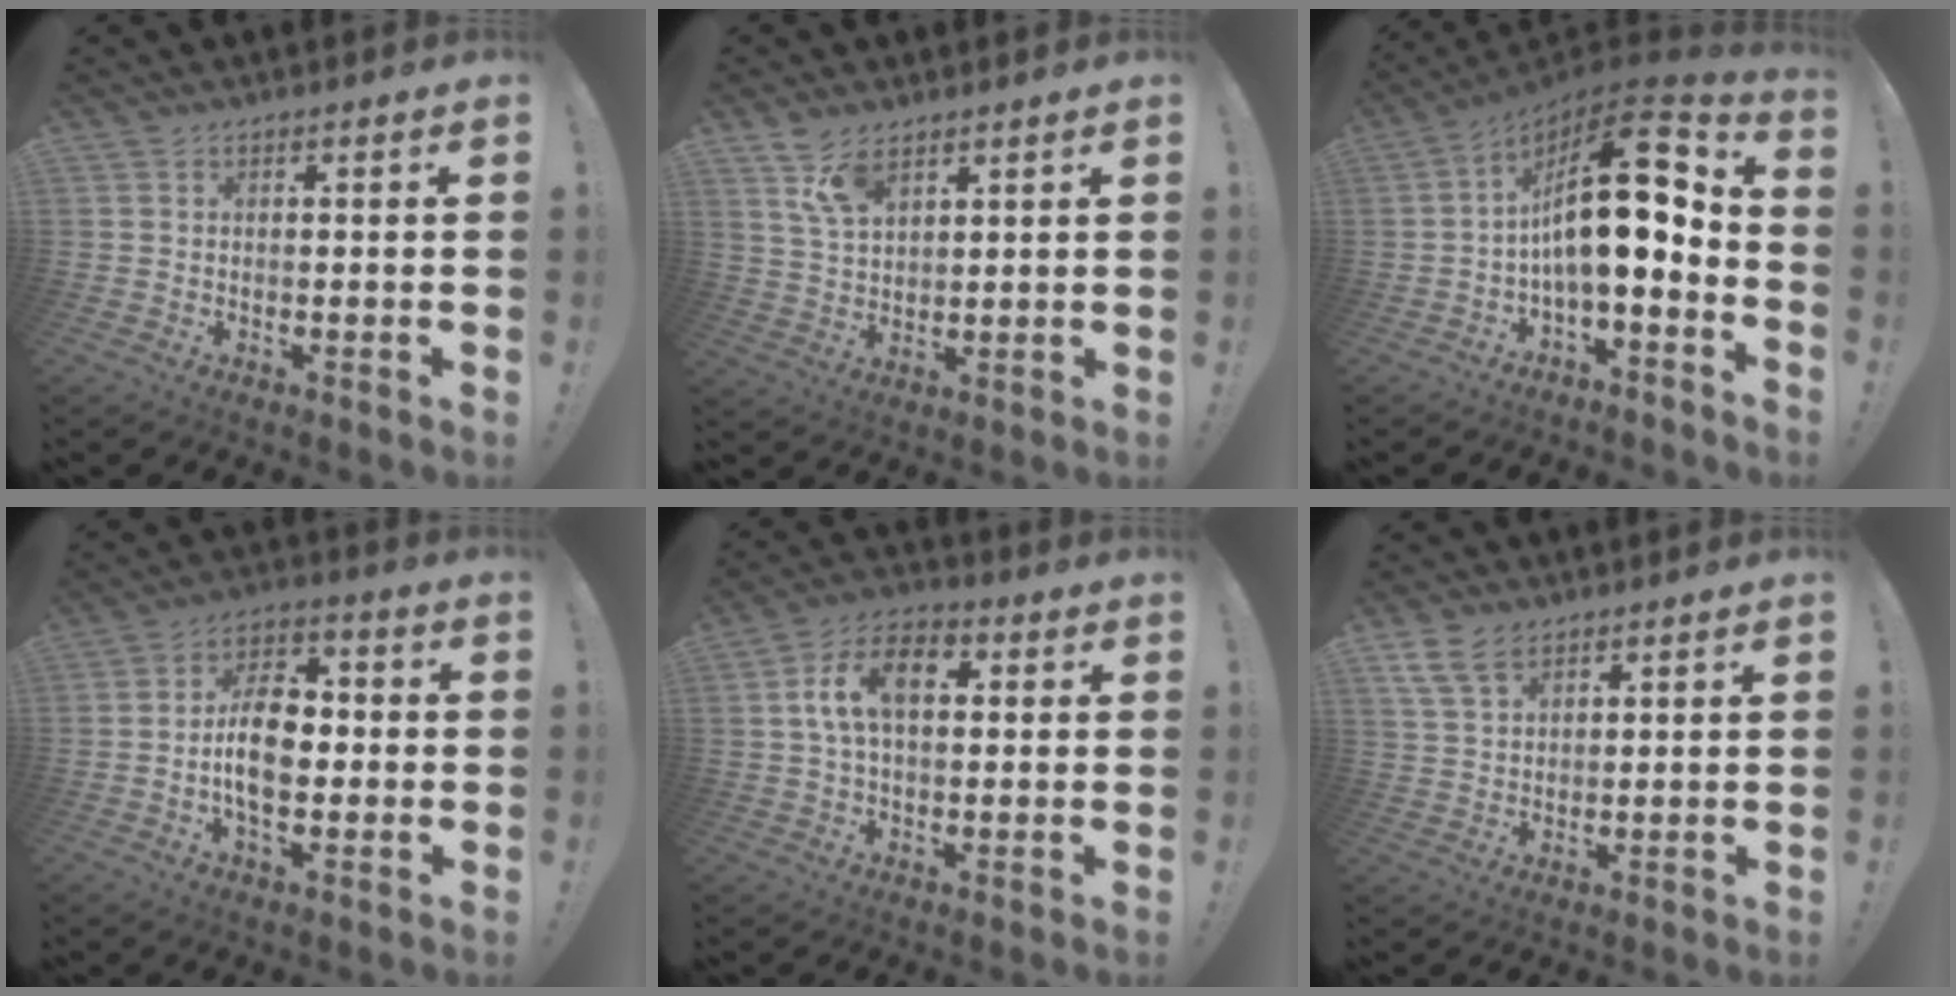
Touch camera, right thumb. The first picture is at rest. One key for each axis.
{"total": 7.8, "fx": 5.1, "fy": 3.6, "fz": 4.7, "tx": -0.095, "ty": -0.017, "tz": 0.099}
{"total": 18.3, "fx": 2.5, "fy": 6.6, "fz": 16.8, "tx": -0.281, "ty": -0.014, "tz": 0.041}
{"total": 12.0, "fx": -1.9, "fy": 7.5, "fz": 9.2, "tx": -0.167, "ty": 0.013, "tz": -0.037}
{"total": 11.8, "fx": 2.4, "fy": 6.8, "fz": 9.3, "tx": -0.175, "ty": 0.014, "tz": 0.042}
{"total": 7.5, "fx": 4.9, "fy": 4.2, "fz": 3.8, "tx": -0.076, "ty": -0.011, "tz": 0.097}